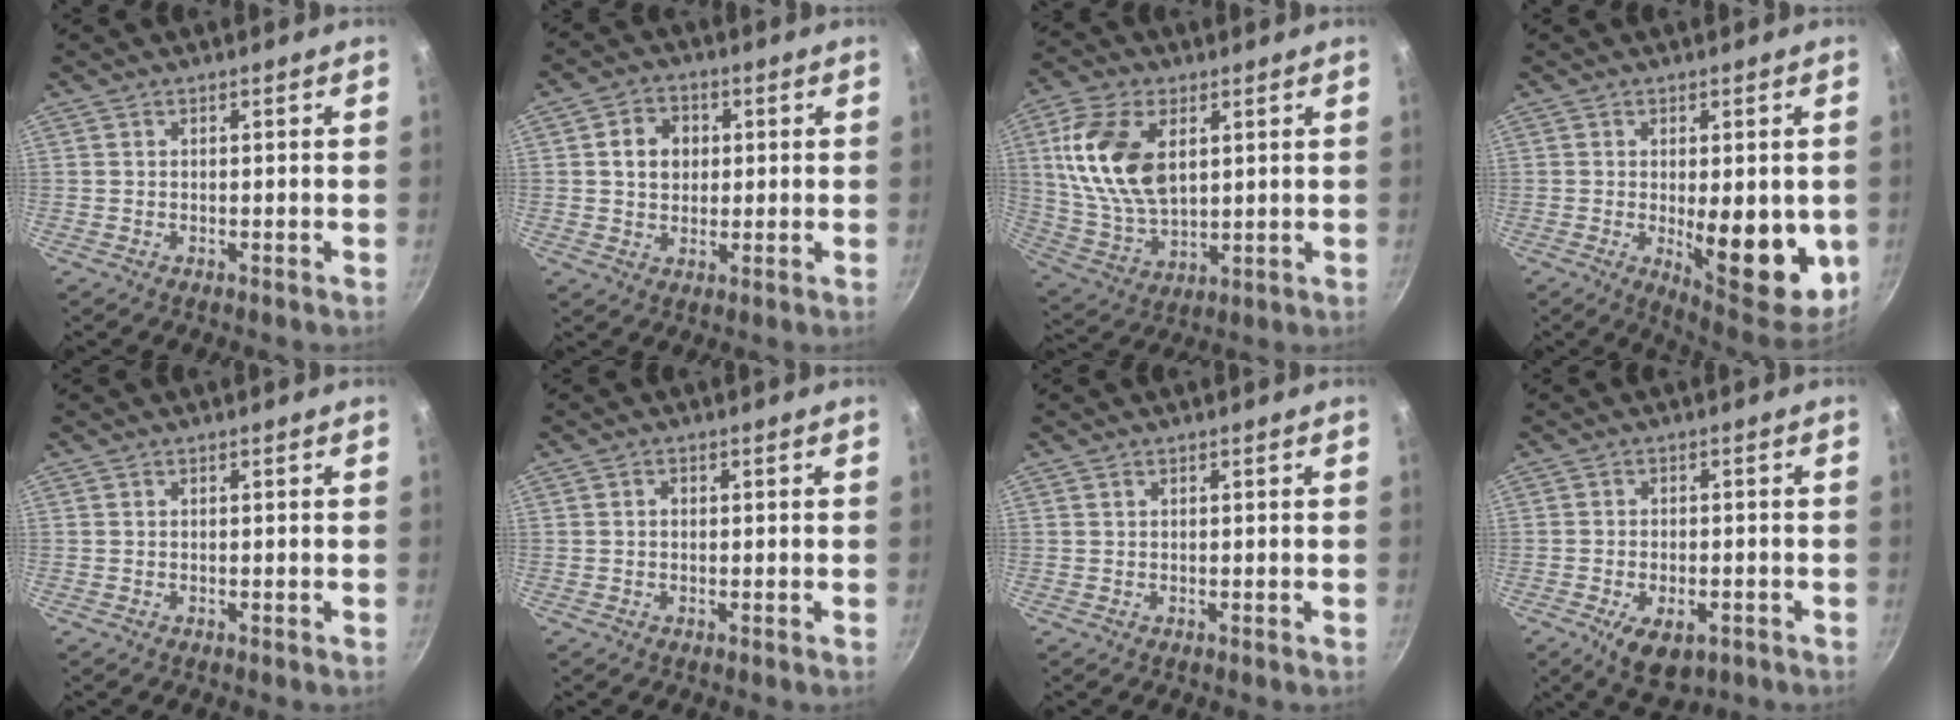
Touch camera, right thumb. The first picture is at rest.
{"total": 6.7, "force": [1.2, 5.6, 3.6], "torque": [-0.033, 0.008, 0.013]}
{"total": 16.5, "force": [4.3, 9.8, 12.6], "torque": [-0.229, -0.011, 0.092]}
{"total": 15.9, "force": [-1.9, 6.3, 14.5], "torque": [-0.155, -0.019, -0.013]}
{"total": 0.0}
{"total": 1.0, "force": [0.1, 0.8, 0.6], "torque": [-0.008, 0.004, 0.000]}
{"total": 0.0}
{"total": 7.9, "force": [-3.4, 4.3, 5.7], "torque": [-0.080, 0.010, -0.042]}